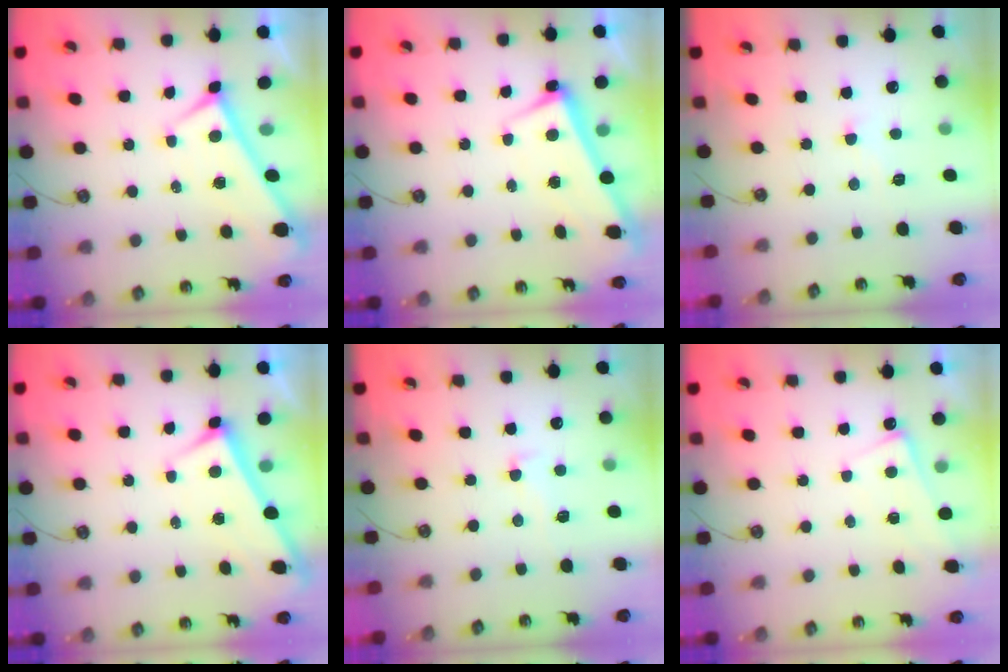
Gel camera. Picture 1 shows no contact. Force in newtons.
{"total": 2.6, "press": 2.5, "slide": 0.6}
{"total": 1.7, "press": 1.7, "slide": 0.2}
{"total": 3.0, "press": 3.0, "slide": 0.1}
{"total": 1.6, "press": 1.1, "slide": 1.1}
{"total": 1.0, "press": 0.9, "slide": 0.3}